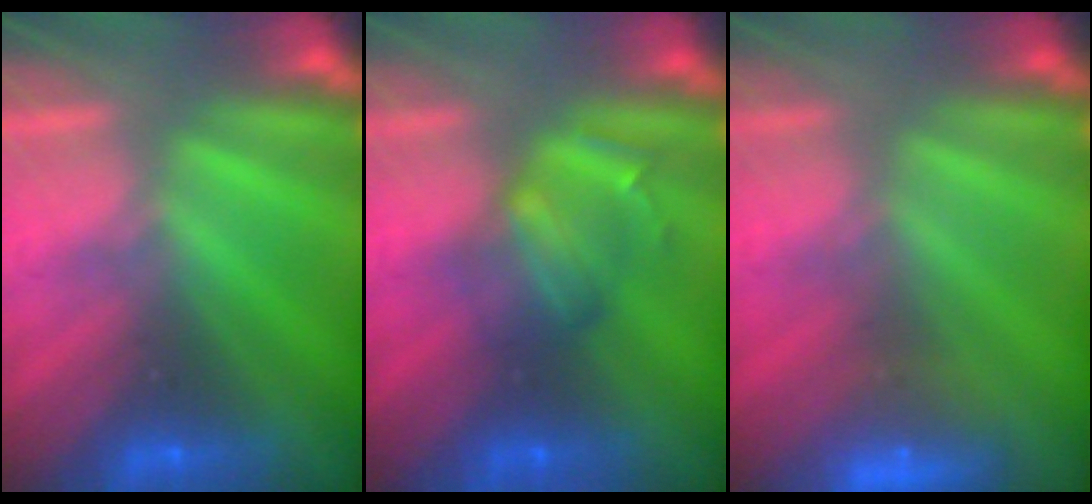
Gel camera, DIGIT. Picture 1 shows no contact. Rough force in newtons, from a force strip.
{"total": 2.4}
{"total": 7.3}